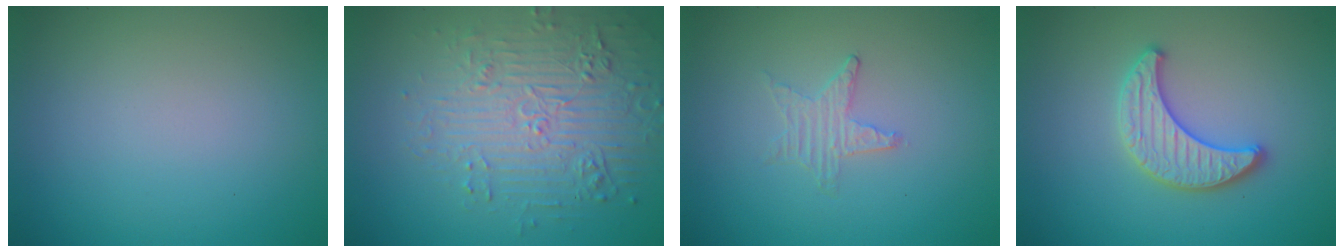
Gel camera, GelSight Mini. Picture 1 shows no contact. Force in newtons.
{"total": 5.1, "press": 4.4, "slide": 2.7}
{"total": 0.5, "press": 0.5, "slide": 0.1}
{"total": 3.2, "press": 3.2, "slide": 0.3}